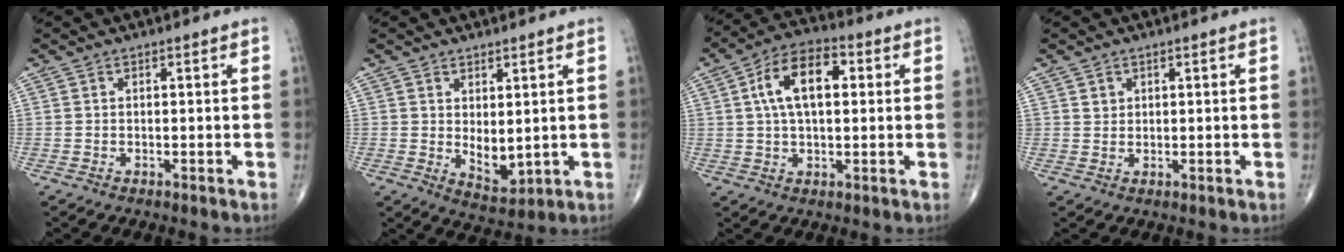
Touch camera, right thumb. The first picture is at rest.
{"total": 5.6, "force": [0.7, 3.0, 4.6], "torque": [-0.059, -0.021, 0.024]}
{"total": 11.4, "force": [2.3, 6.1, 9.4], "torque": [-0.158, 0.022, 0.034]}
{"total": 1.4, "force": [0.7, 1.2, 0.2], "torque": [0.009, -0.003, 0.010]}